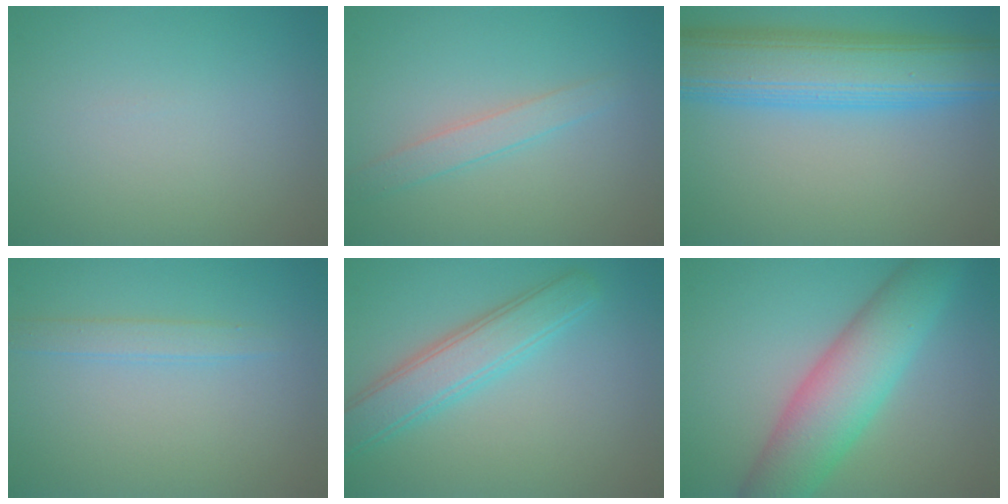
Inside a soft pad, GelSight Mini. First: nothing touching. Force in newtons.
{"total": 2.1, "press": 2.1, "slide": 0.1}
{"total": 10.4, "press": 10.4, "slide": 0.4}
{"total": 1.7, "press": 1.7, "slide": 0.1}
{"total": 4.5, "press": 4.5, "slide": 0.1}
{"total": 7.6, "press": 7.6, "slide": 0.2}